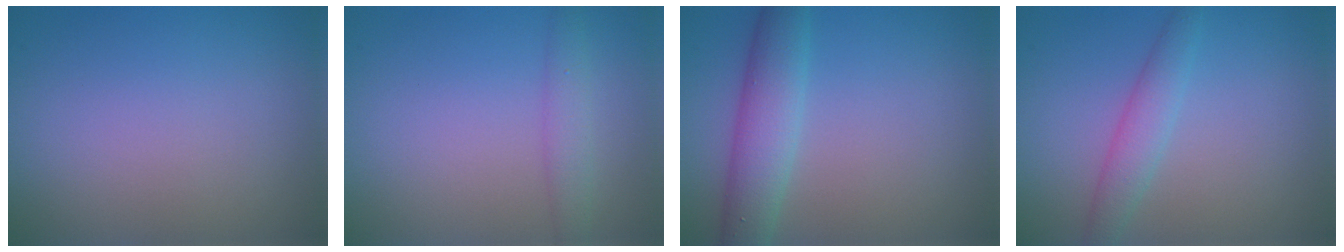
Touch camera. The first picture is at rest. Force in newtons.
{"total": 2.0, "press": 2.0, "slide": 0.0}
{"total": 4.7, "press": 4.7, "slide": 0.3}
{"total": 2.5, "press": 2.5, "slide": 0.0}